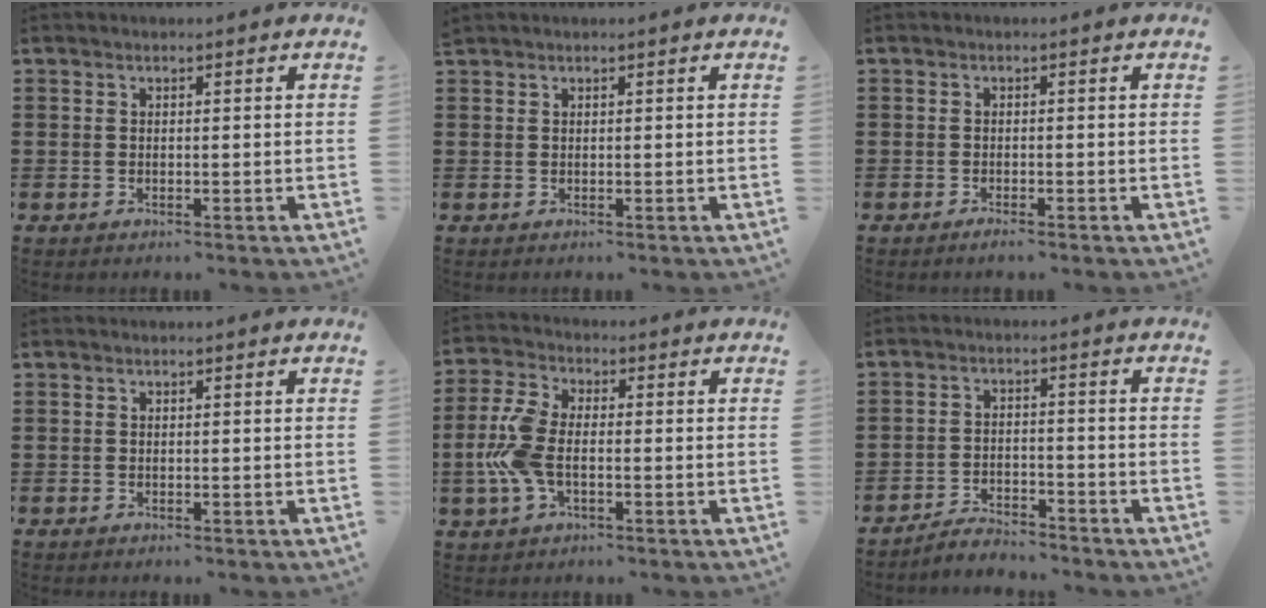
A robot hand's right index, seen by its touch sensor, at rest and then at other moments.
{"total": 0.0}
{"total": 0.9, "force": [-0.8, 0.0, 0.5], "torque": [-0.010, -0.005, -0.015]}
{"total": 0.0}
{"total": 7.8, "force": [-1.3, 4.2, 6.5], "torque": [-0.163, -0.006, -0.029]}
{"total": 3.6, "force": [-3.6, 0.4, 0.3], "torque": [-0.011, 0.006, -0.074]}